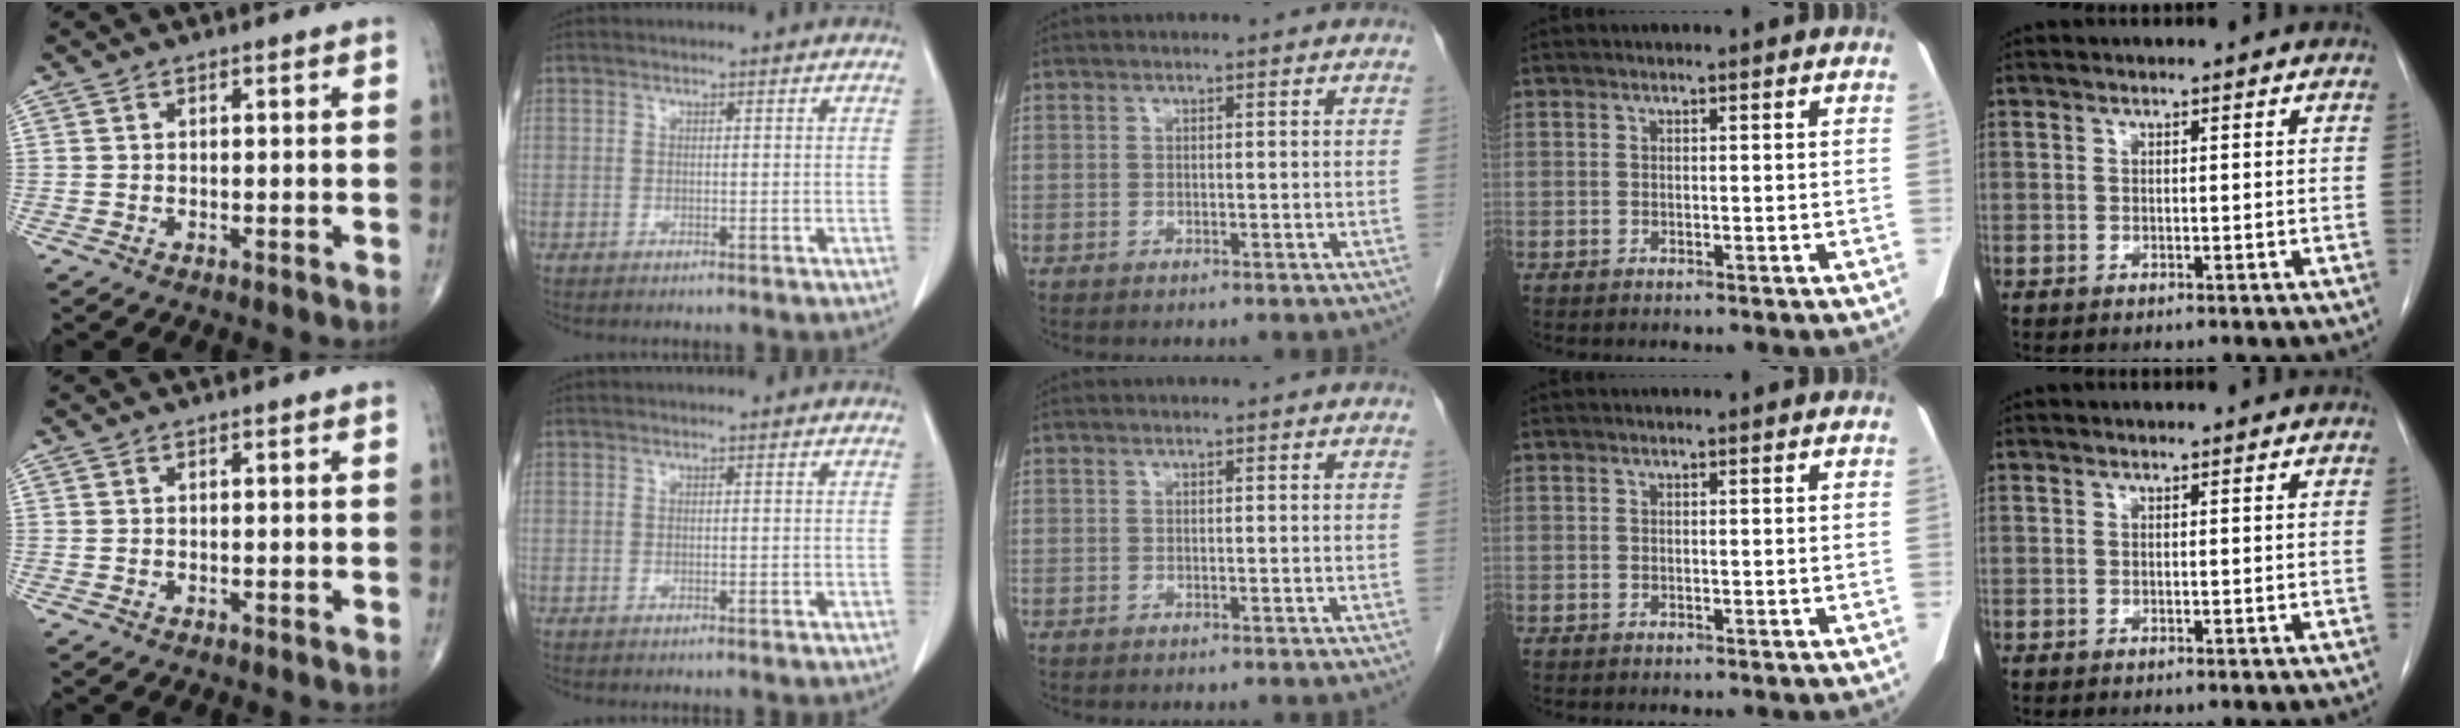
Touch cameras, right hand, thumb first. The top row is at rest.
{}